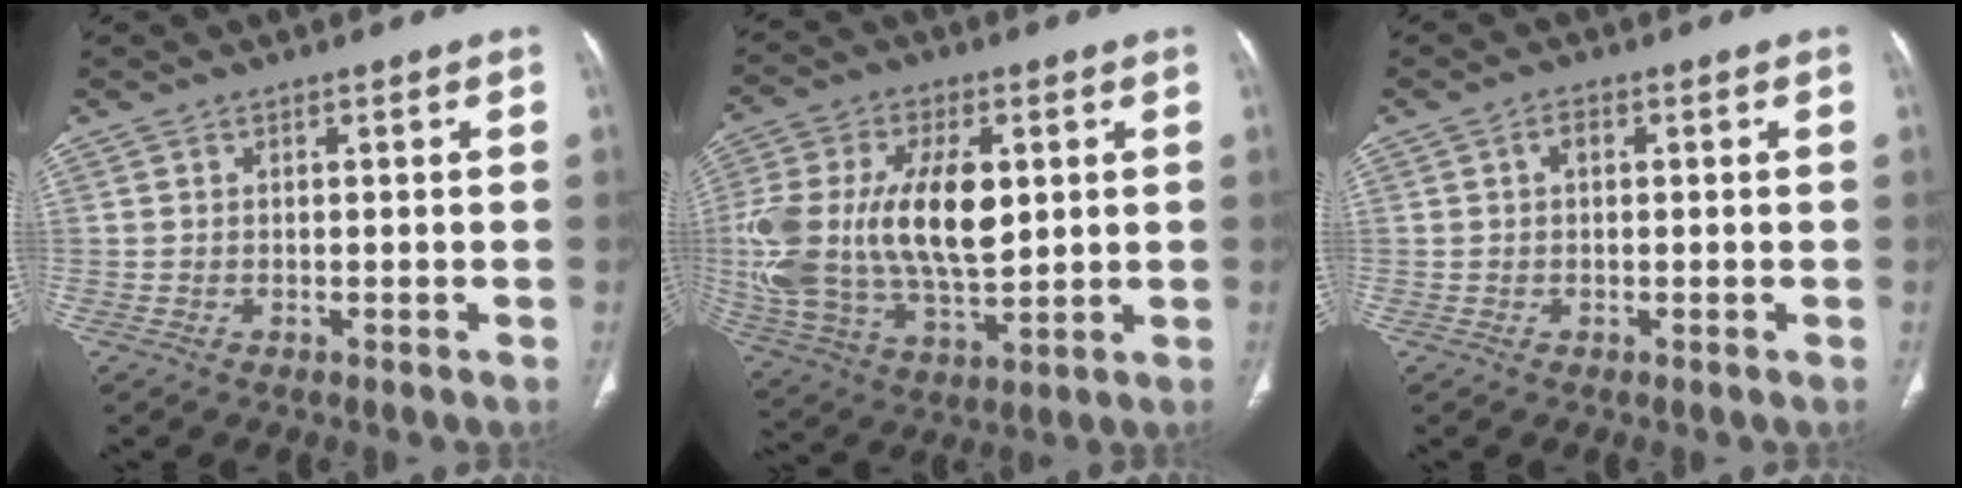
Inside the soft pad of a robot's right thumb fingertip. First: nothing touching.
{"total": 22.9, "force": [2.7, 12.3, 19.1], "torque": [-0.388, -0.013, 0.053]}
{"total": 1.8, "force": [0.4, 1.1, 1.4], "torque": [-0.019, 0.004, 0.004]}